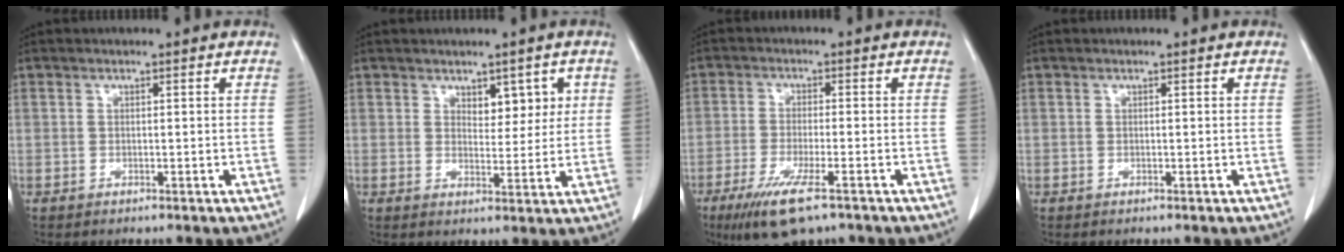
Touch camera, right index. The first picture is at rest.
{"total": 4.3, "force": [2.0, 2.5, 2.9], "torque": [-0.029, 0.002, 0.031]}
{"total": 8.7, "force": [-5.3, 1.6, 6.7], "torque": [-0.123, -0.022, -0.086]}
{"total": 0.0}